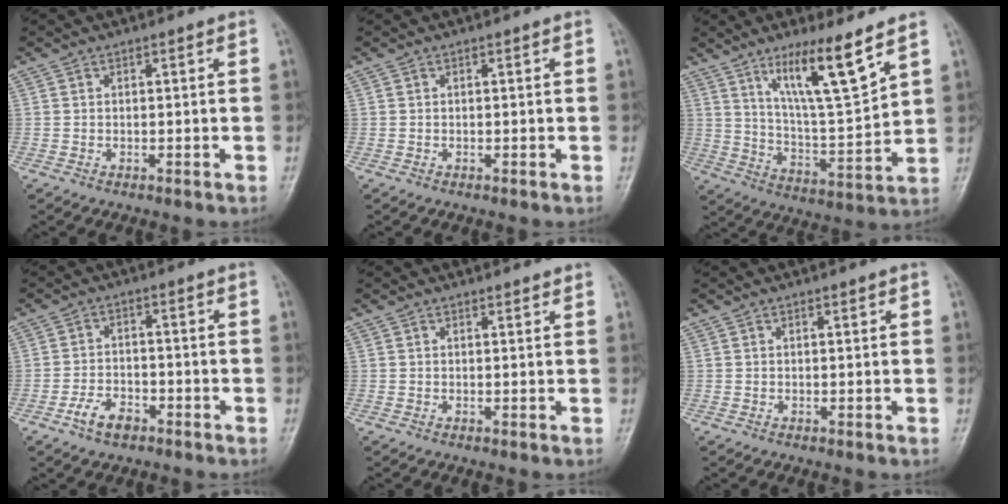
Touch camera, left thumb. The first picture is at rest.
{"total": 0.0}
{"total": 13.7, "force": [8.6, 1.7, 10.6], "torque": [-0.177, -0.060, 0.161]}
{"total": 4.8, "force": [-2.9, 2.7, 2.8], "torque": [-0.047, 0.020, -0.053]}
{"total": 0.9, "force": [0.9, 0.2, 0.2], "torque": [-0.002, -0.005, 0.013]}
{"total": 0.6, "force": [0.4, 0.2, 0.5], "torque": [-0.007, -0.001, 0.005]}